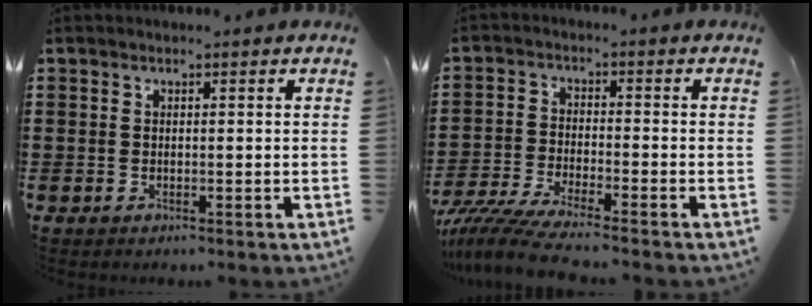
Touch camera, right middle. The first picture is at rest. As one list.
[{"total": 6.2, "force": [-5.7, -0.1, 2.4], "torque": [-0.064, -0.017, -0.113]}]